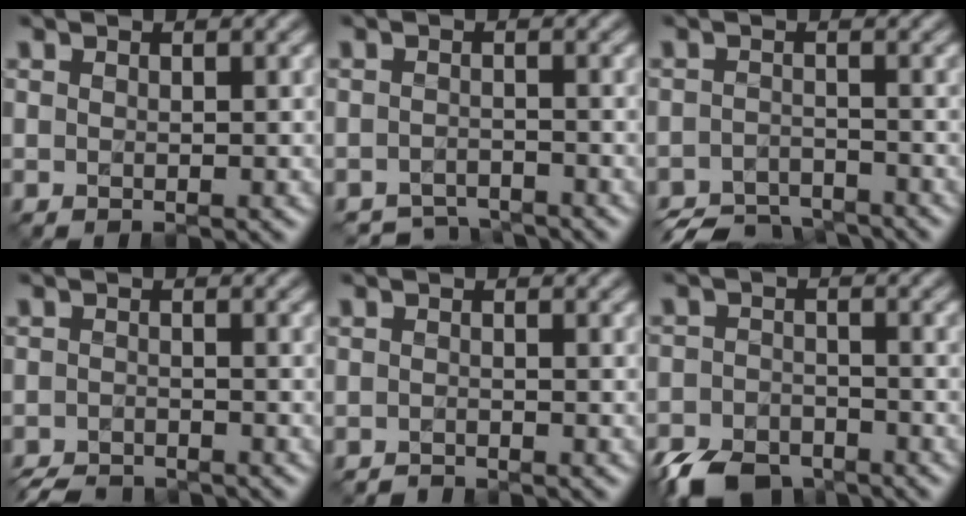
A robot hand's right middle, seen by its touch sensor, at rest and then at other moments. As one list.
[{"total": 3.3, "force": [-3.3, 0.2, -0.3], "torque": [0.009, -0.007, -0.055]}, {"total": 5.8, "force": [-5.6, 1.1, 1.2], "torque": [-0.013, -0.015, -0.095]}, {"total": 3.9, "force": [-3.8, 0.5, 0.7], "torque": [-0.010, -0.015, -0.067]}, {"total": 1.1, "force": [-1.0, -0.1, -0.2], "torque": [0.005, -0.010, -0.021]}, {"total": 6.8, "force": [-5.7, 2.9, 2.3], "torque": [-0.044, -0.018, -0.109]}]